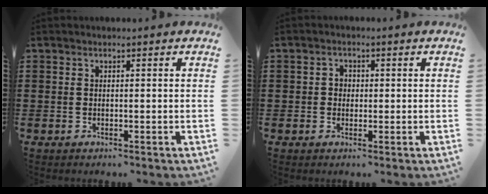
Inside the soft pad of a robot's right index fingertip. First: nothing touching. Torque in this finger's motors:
{"motor_torque": [0.40, -0.27, 0.08, 0.03]}